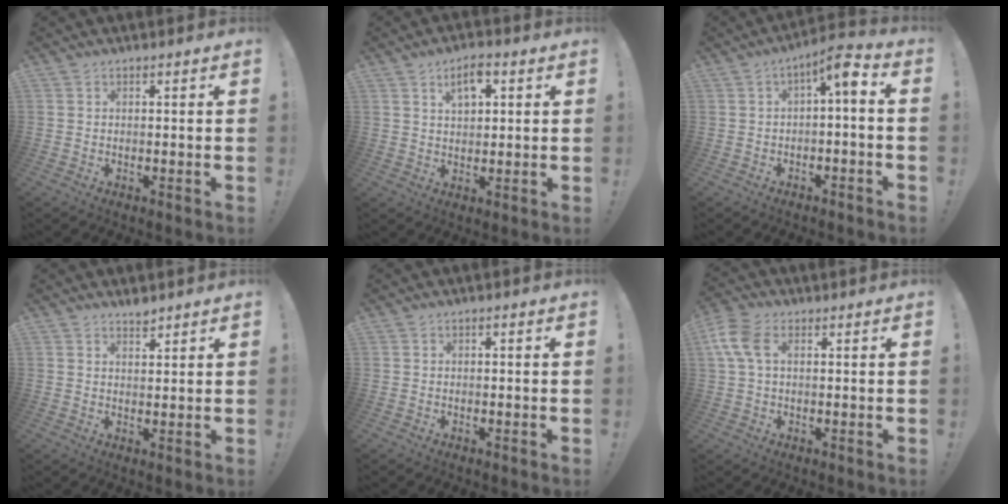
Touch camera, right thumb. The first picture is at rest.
{"total": 5.9, "force": [2.6, 3.1, 4.4], "torque": [-0.064, -0.003, 0.043]}
{"total": 6.4, "force": [0.2, 1.2, 6.2], "torque": [-0.103, -0.001, 0.001]}
{"total": 2.3, "force": [2.1, 0.5, 0.8], "torque": [-0.007, -0.013, 0.036]}
{"total": 0.8, "force": [-0.7, 0.1, 0.3], "torque": [-0.011, 0.003, -0.012]}
{"total": 8.2, "force": [2.0, 4.9, 6.2], "torque": [-0.144, 0.008, 0.037]}